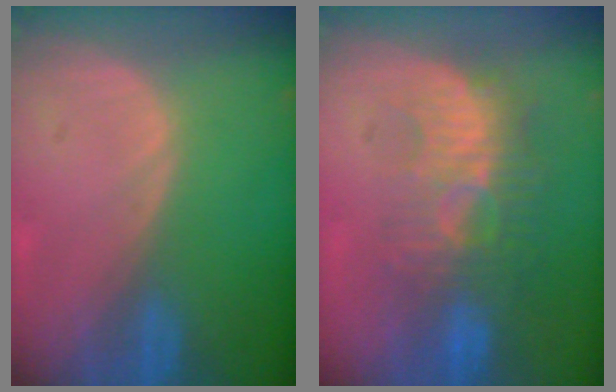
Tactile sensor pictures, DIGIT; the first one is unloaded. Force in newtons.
{"total": 9.1, "press": 8.7, "slide": 2.6}